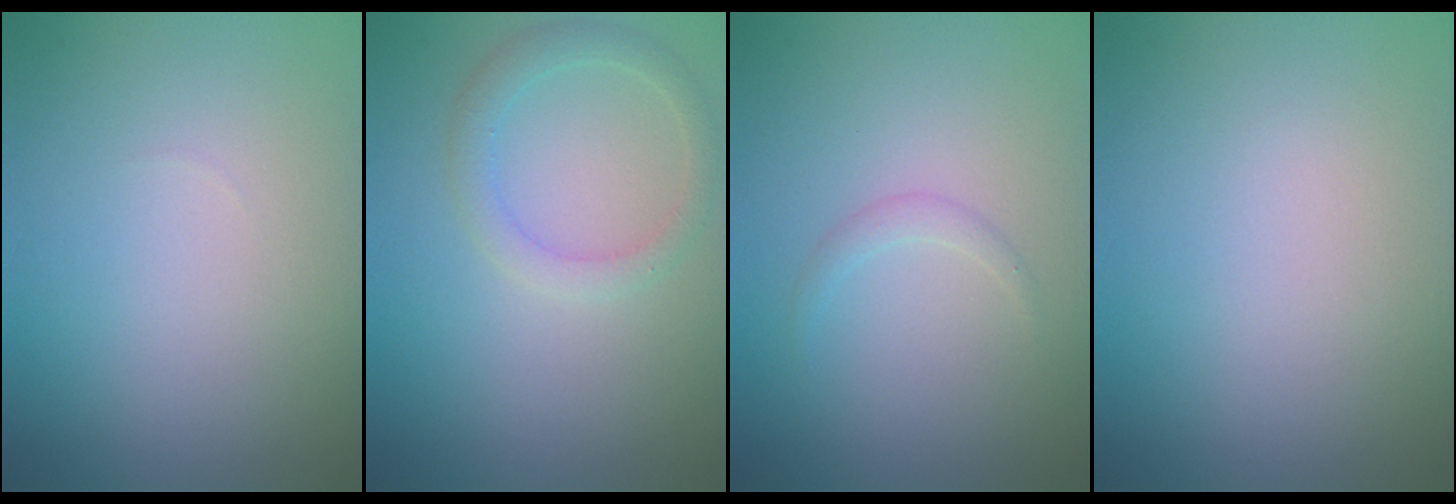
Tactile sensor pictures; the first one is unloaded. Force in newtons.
{"total": 2.1, "press": 2.1, "slide": 0.1}
{"total": 0.9, "press": 0.9, "slide": 0.0}
{"total": 0.0}